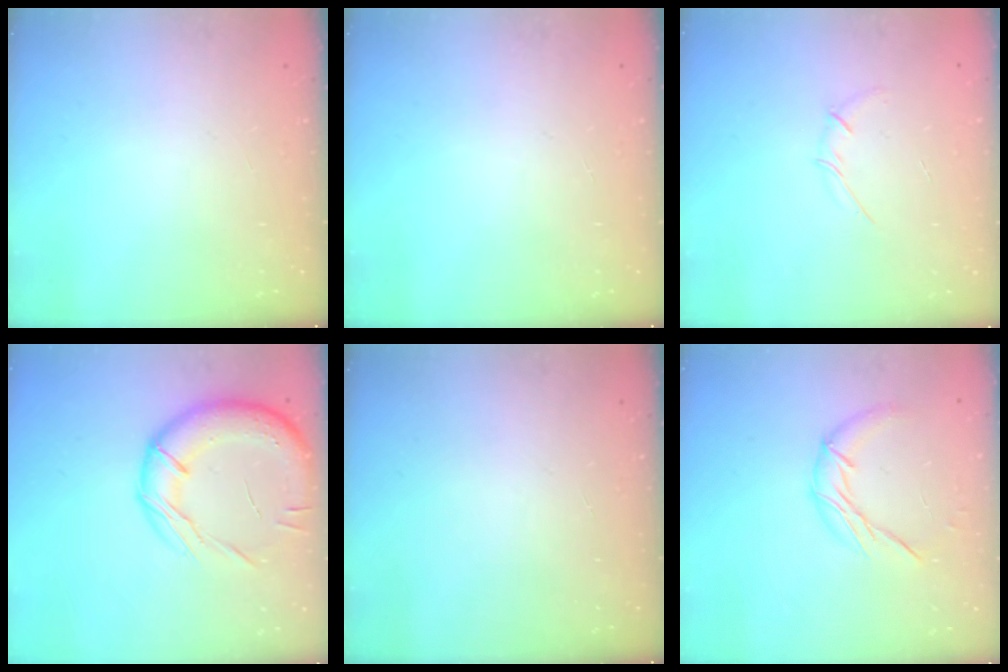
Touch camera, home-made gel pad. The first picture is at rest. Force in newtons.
{"total": 0.0}
{"total": 2.7, "press": 2.6, "slide": 0.8}
{"total": 17.5, "press": 17.4, "slide": 2.2}
{"total": 0.0}
{"total": 9.4, "press": 9.4, "slide": 0.2}